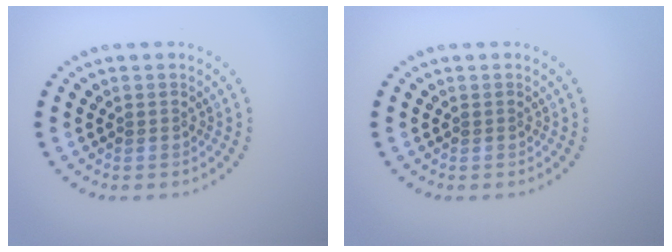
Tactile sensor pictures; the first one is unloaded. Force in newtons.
{"total": 0.0}